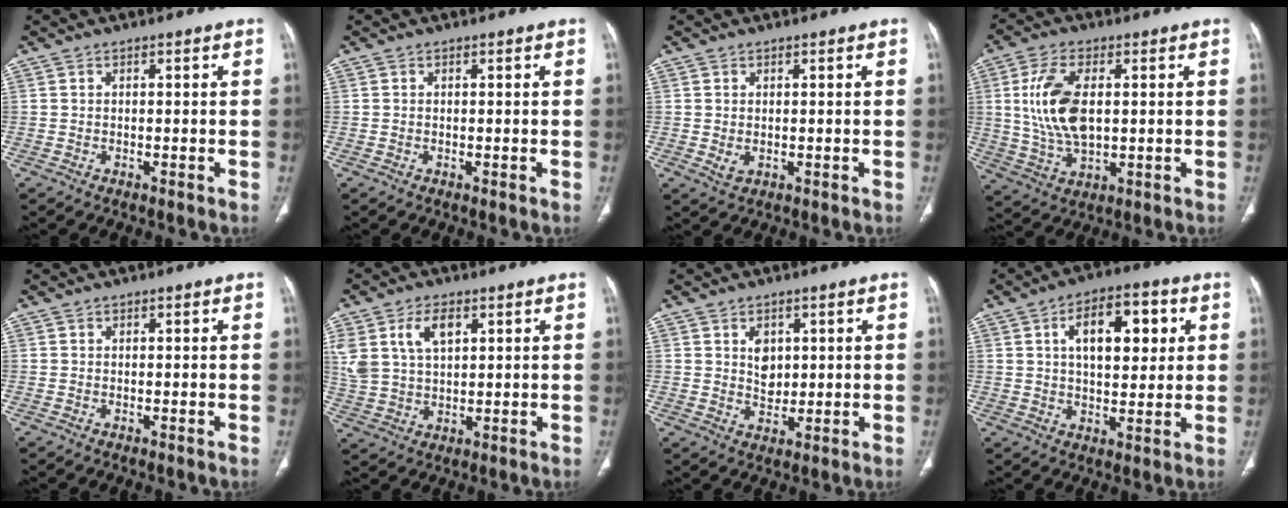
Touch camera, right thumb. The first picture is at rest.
{"total": 0.0}
{"total": 2.1, "force": [-0.1, 1.4, 1.6], "torque": [-0.032, -0.002, 0.005]}
{"total": 12.7, "force": [1.7, 6.7, 10.6], "torque": [-0.215, -0.005, 0.039]}
{"total": 0.0}
{"total": 10.5, "force": [4.4, 6.3, 7.2], "torque": [-0.146, -0.005, 0.094]}
{"total": 4.3, "force": [1.4, 3.2, 2.6], "torque": [-0.025, -0.011, 0.028]}
{"total": 13.1, "force": [3.8, 6.8, 10.5], "torque": [-0.128, 0.003, 0.058]}